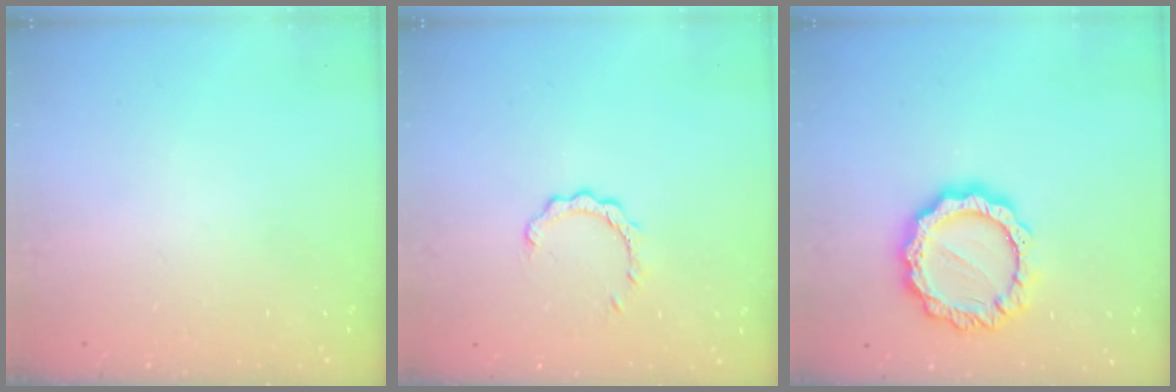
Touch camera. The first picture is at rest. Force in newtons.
{"total": 2.7, "press": 2.6, "slide": 0.2}
{"total": 13.1, "press": 13.1, "slide": 1.1}